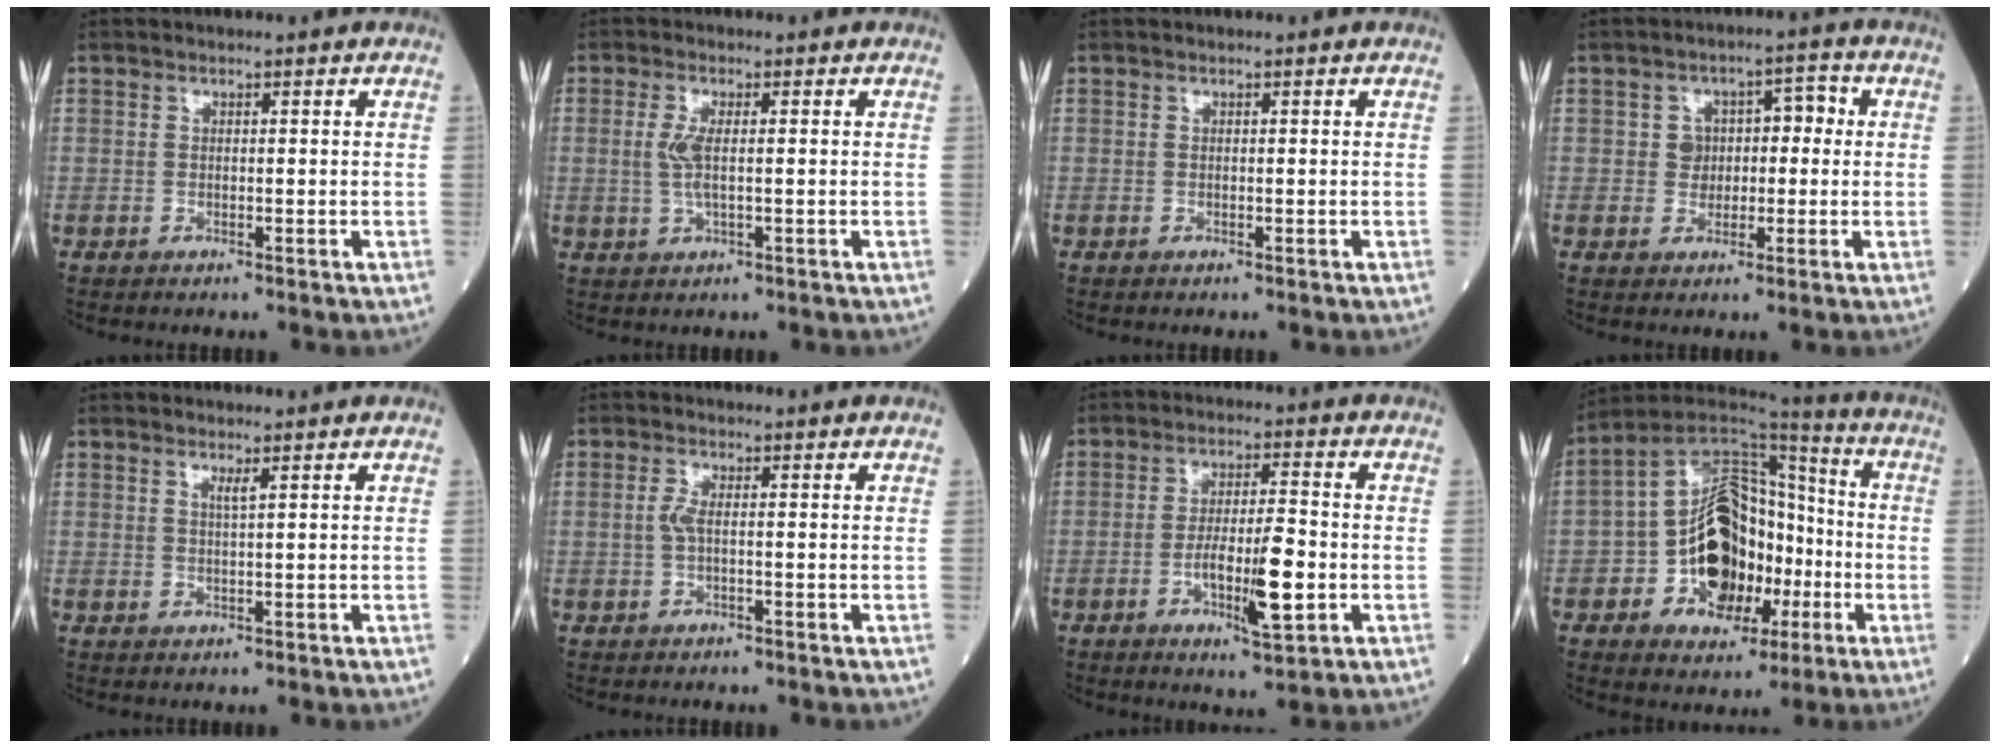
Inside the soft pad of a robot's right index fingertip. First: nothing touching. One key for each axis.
{"total": 3.2, "fx": 0.2, "fy": 0.7, "fz": 3.1, "tx": -0.070, "ty": -0.004, "tz": 0.002}
{"total": 0.0}
{"total": 5.0, "fx": 0.1, "fy": 4.1, "fz": 2.8, "tx": -0.034, "ty": 0.030, "tz": 0.002}
{"total": 1.2, "fx": 0.7, "fy": -0.2, "fz": 0.9, "tx": -0.020, "ty": -0.007, "tz": 0.013}
{"total": 1.9, "fx": -0.1, "fy": 0.4, "fz": 1.9, "tx": -0.045, "ty": 0.001, "tz": -0.003}
{"total": 8.5, "fx": -2.3, "fy": 1.2, "fz": 8.1, "tx": -0.137, "ty": -0.004, "tz": -0.040}
{"total": 16.7, "fx": -4.0, "fy": 10.7, "fz": 12.2, "tx": -0.218, "ty": 0.036, "tz": -0.060}